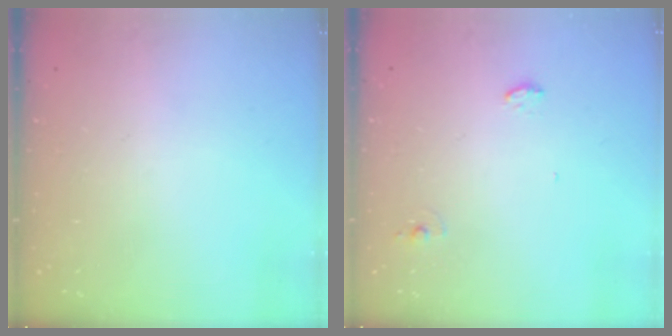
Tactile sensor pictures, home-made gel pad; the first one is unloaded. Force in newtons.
{"total": 5.1, "press": 4.5, "slide": 2.4}